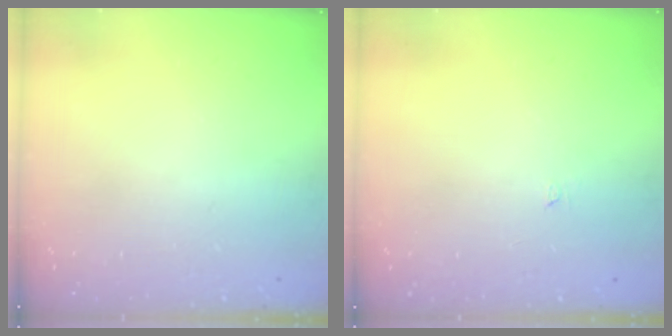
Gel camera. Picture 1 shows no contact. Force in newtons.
{"total": 2.6, "press": 2.6, "slide": 0.3}